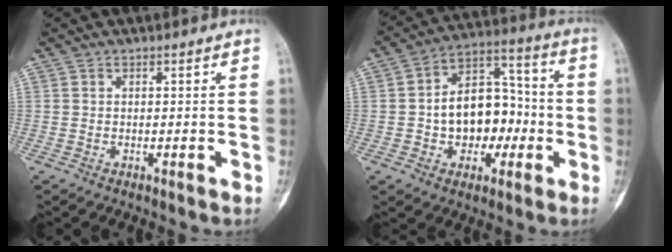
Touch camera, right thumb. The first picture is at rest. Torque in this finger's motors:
{"motor_torque": [0.21, 0.23, 0.63, -0.48, 0.07]}